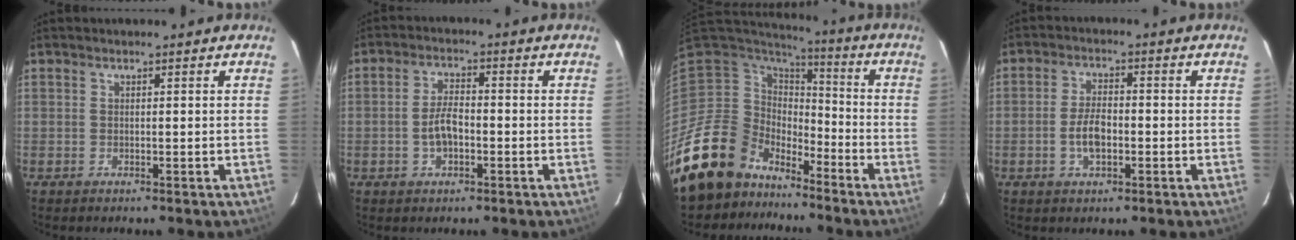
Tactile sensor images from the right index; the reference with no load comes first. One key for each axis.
{"total": 4.8, "fx": -1.4, "fy": 2.4, "fz": 4.0, "tx": -0.081, "ty": 0.007, "tz": -0.020}
{"total": 16.6, "fx": -13.1, "fy": 9.8, "fz": 3.0, "tx": -0.091, "ty": 0.020, "tz": -0.224}
{"total": 5.3, "fx": -1.6, "fy": 2.7, "fz": 4.4, "tx": -0.089, "ty": 0.004, "tz": -0.025}